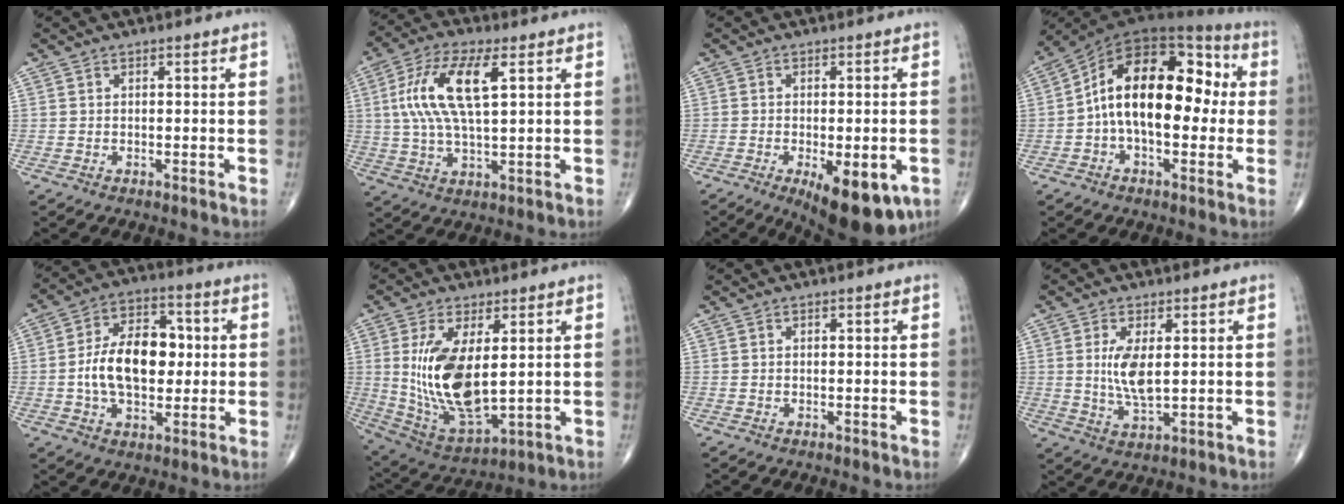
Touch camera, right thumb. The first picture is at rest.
{"total": 13.4, "force": [3.5, 4.9, 12.0], "torque": [-0.256, 0.008, 0.066]}
{"total": 13.2, "force": [-5.5, 5.4, 10.7], "torque": [-0.123, -0.004, -0.067]}
{"total": 18.7, "force": [0.4, 10.5, 15.4], "torque": [-0.224, 0.050, -0.004]}
{"total": 14.8, "force": [0.0, 9.2, 11.6], "torque": [-0.174, 0.021, -0.002]}
{"total": 16.0, "force": [2.1, 7.2, 14.2], "torque": [-0.275, -0.024, 0.060]}
{"total": 0.0}
{"total": 6.7, "force": [1.1, 2.5, 6.1], "torque": [-0.121, -0.017, 0.027]}